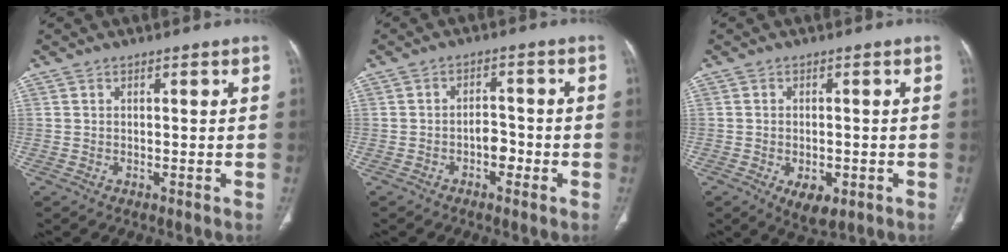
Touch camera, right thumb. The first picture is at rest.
{"total": 3.7, "force": [-1.5, 2.3, 2.5], "torque": [-0.019, 0.017, -0.027]}
{"total": 5.4, "force": [-2.0, 2.9, 4.0], "torque": [-0.056, -0.001, -0.019]}